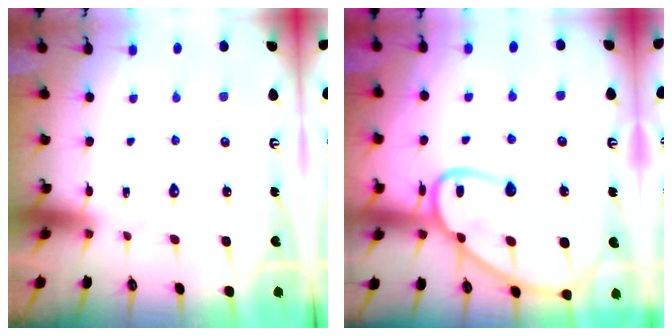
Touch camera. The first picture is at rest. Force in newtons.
{"total": 15.3, "press": 15.2, "slide": 1.2}